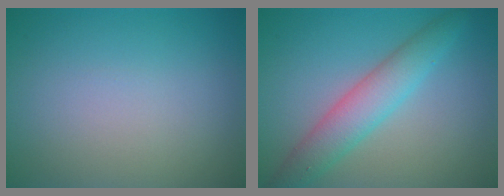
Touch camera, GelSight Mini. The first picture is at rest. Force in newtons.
{"total": 4.4, "press": 4.4, "slide": 0.3}